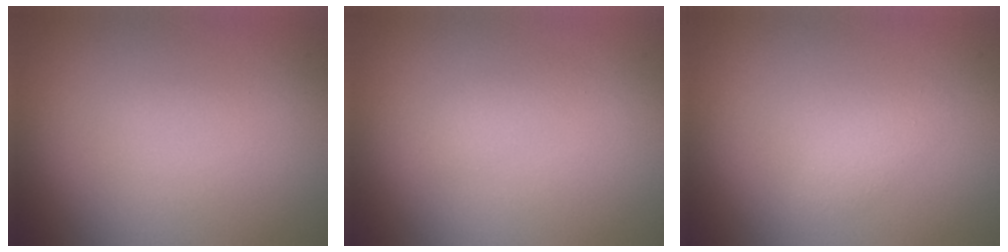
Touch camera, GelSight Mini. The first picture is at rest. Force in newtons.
{"total": 1.1, "press": 1.1, "slide": 0.0}
{"total": 1.0, "press": 1.0, "slide": 0.1}